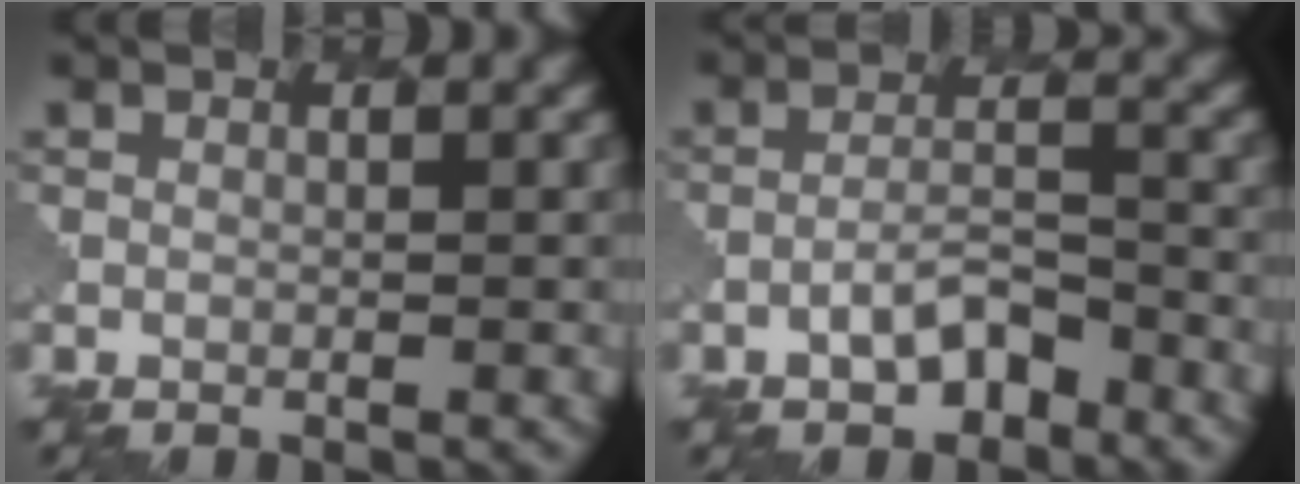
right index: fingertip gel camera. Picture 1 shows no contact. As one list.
[{"total": 3.2, "force": [-2.0, 1.3, 2.1], "torque": [-0.039, 0.008, -0.039]}]